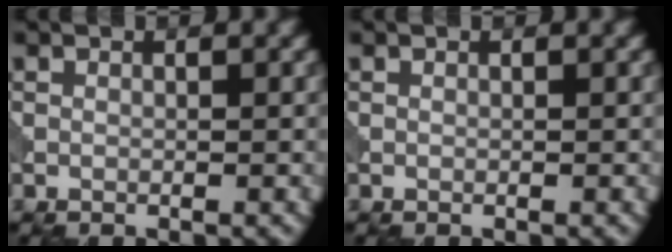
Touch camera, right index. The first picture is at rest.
{"total": 0.0}